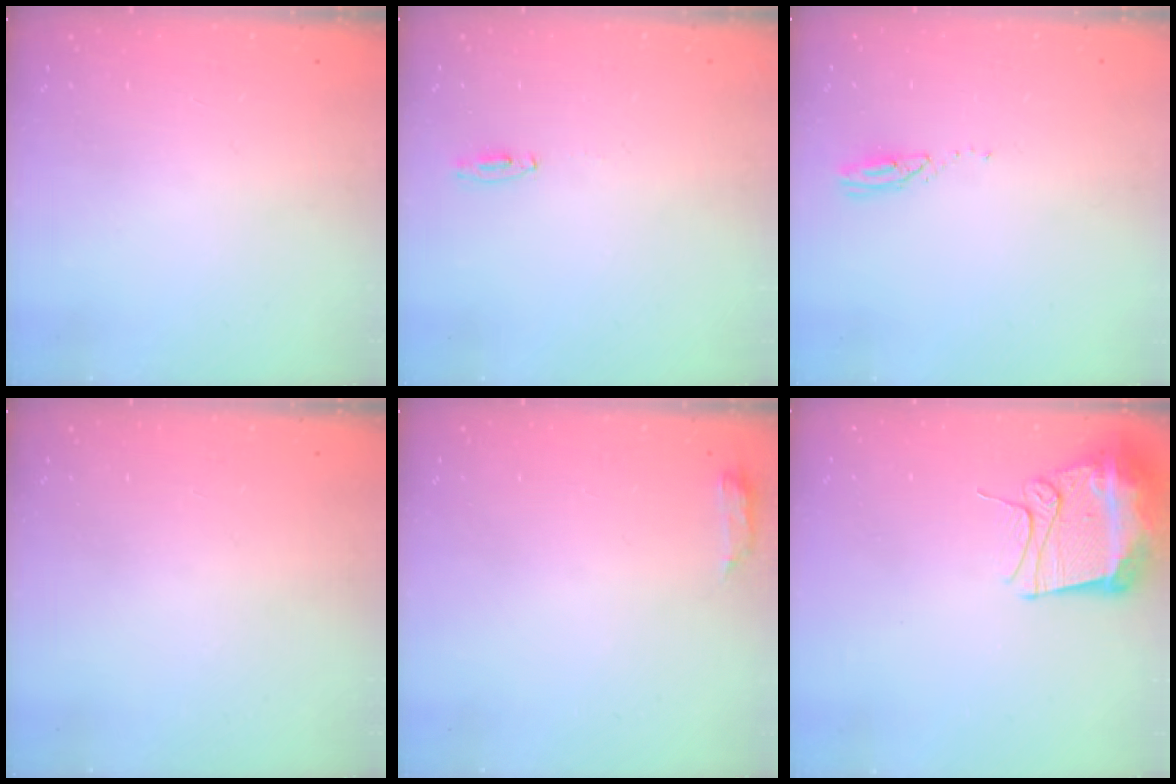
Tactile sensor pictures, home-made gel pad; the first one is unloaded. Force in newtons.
{"total": 15.9, "press": 4.3, "slide": 15.3}
{"total": 3.0, "press": 3.0, "slide": 0.2}
{"total": 0.0}
{"total": 5.1, "press": 5.0, "slide": 0.9}
{"total": 13.4, "press": 13.4, "slide": 1.3}